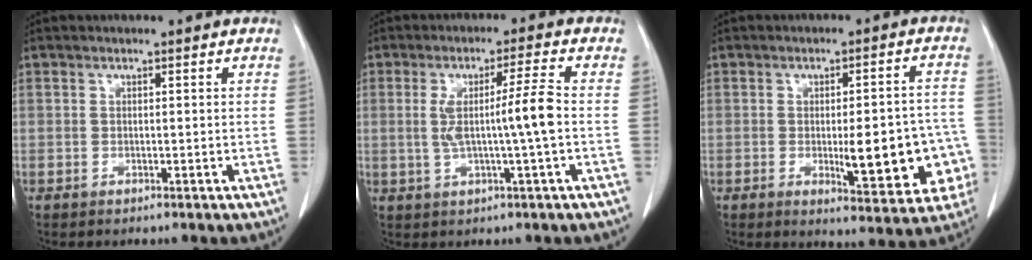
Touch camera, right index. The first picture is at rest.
{"total": 7.2, "force": [-0.3, -1.0, 7.2], "torque": [-0.131, 0.003, 0.000]}
{"total": 13.2, "force": [-3.0, 3.6, 12.3], "torque": [-0.132, 0.015, -0.028]}